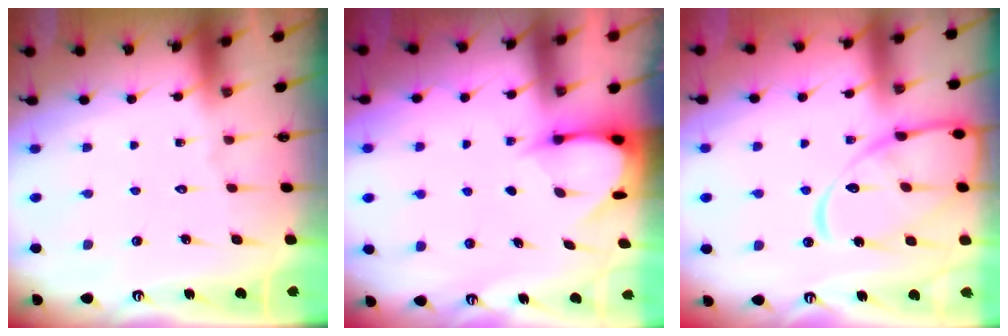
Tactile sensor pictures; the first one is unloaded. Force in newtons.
{"total": 3.8, "press": 3.8, "slide": 0.3}
{"total": 16.1, "press": 16.1, "slide": 1.5}